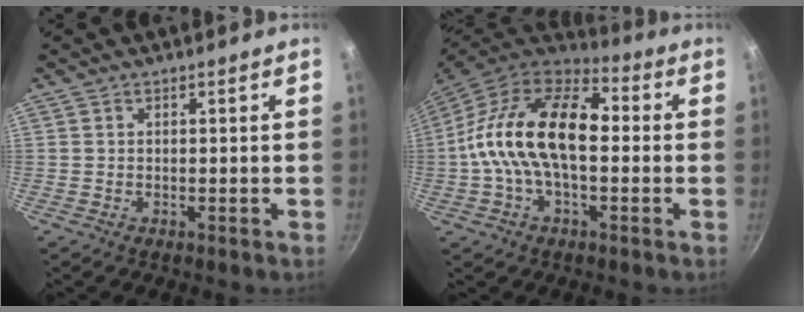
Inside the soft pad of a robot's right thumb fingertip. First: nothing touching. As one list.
[{"total": 19.7, "force": [0.1, 11.1, 16.2], "torque": [-0.271, 0.035, -0.020]}]